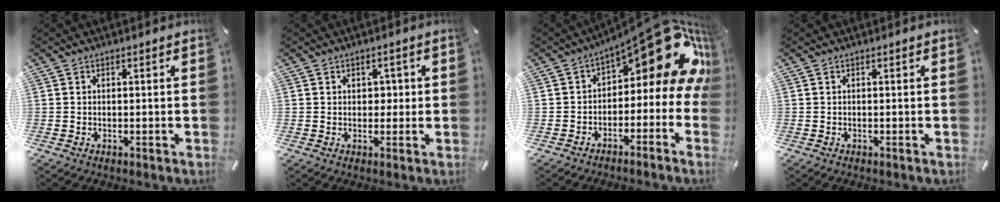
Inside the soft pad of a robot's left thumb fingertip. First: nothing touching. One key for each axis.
{"total": 2.6, "fx": 0.3, "fy": 2.1, "fz": 1.5, "tx": -0.007, "ty": -0.003, "tz": -0.003}
{"total": 16.0, "fx": 7.0, "fy": 7.0, "fz": 12.6, "tx": -0.152, "ty": -0.052, "tz": 0.113}
{"total": 0.0}